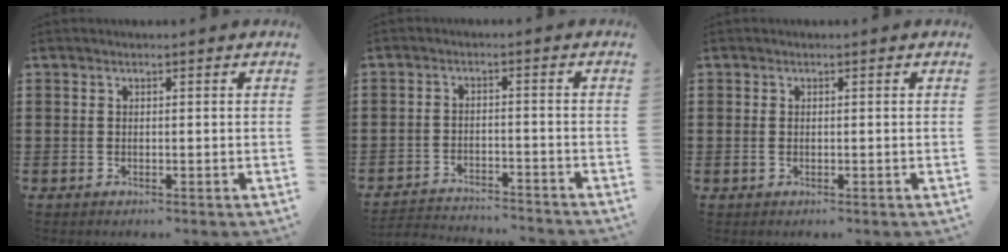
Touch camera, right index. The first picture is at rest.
{"total": 3.1, "force": [-3.0, 0.2, 0.1], "torque": [-0.007, 0.001, -0.066]}
{"total": 0.9, "force": [-0.1, 0.5, 0.7], "torque": [-0.015, 0.002, -0.003]}